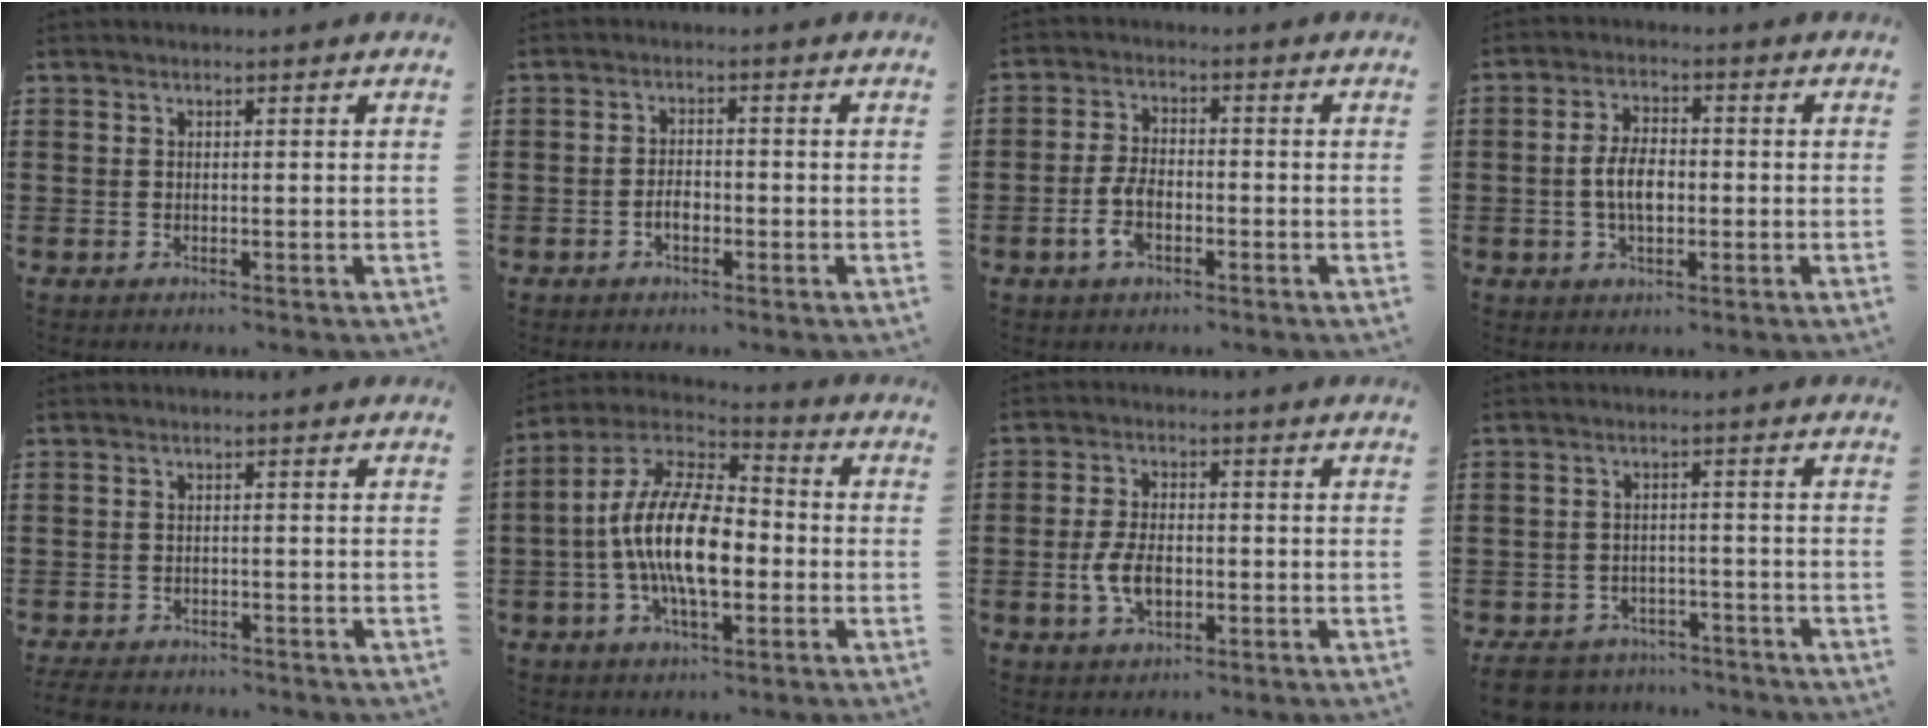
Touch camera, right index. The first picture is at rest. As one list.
[{"total": 2.5, "force": [-1.0, 1.4, 1.8], "torque": [-0.038, 0.005, -0.018]}, {"total": 5.0, "force": [-1.8, 2.7, 3.8], "torque": [-0.096, -0.004, -0.039]}, {"total": 5.5, "force": [-0.7, 2.8, 4.7], "torque": [-0.100, 0.002, -0.016]}, {"total": 2.5, "force": [-2.4, 0.4, 0.6], "torque": [-0.028, -0.004, -0.055]}, {"total": 14.0, "force": [-2.3, 6.2, 12.3], "torque": [-0.281, -0.011, -0.050]}, {"total": 5.7, "force": [-1.2, 3.2, 4.5], "torque": [-0.102, -0.001, -0.025]}, {"total": 4.9, "force": [-4.6, 1.4, 0.9], "torque": [-0.028, 0.007, -0.093]}]